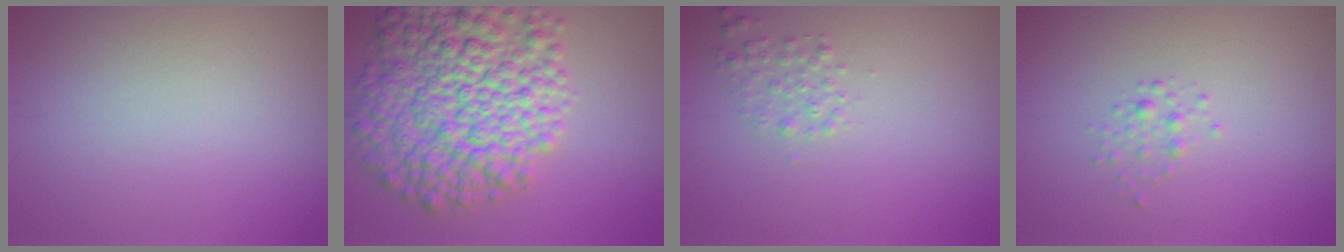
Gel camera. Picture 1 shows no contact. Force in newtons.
{"total": 11.6, "press": 11.6, "slide": 0.4}
{"total": 1.5, "press": 1.5, "slide": 0.0}
{"total": 1.2, "press": 1.2, "slide": 0.0}